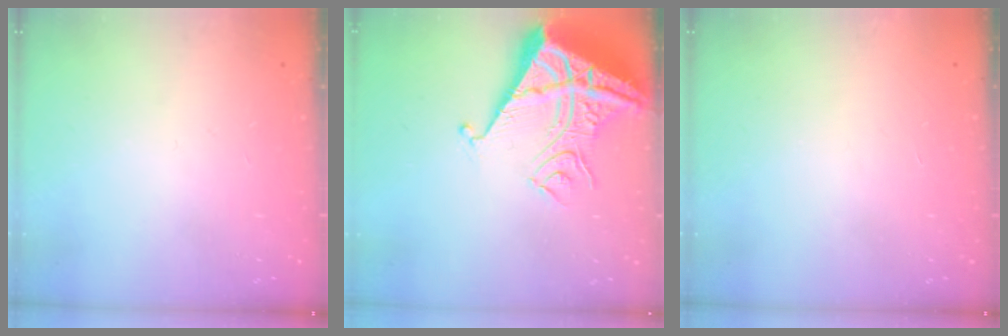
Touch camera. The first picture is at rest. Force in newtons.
{"total": 11.5, "press": 11.5, "slide": 1.2}
{"total": 1.6, "press": 1.6, "slide": 0.1}